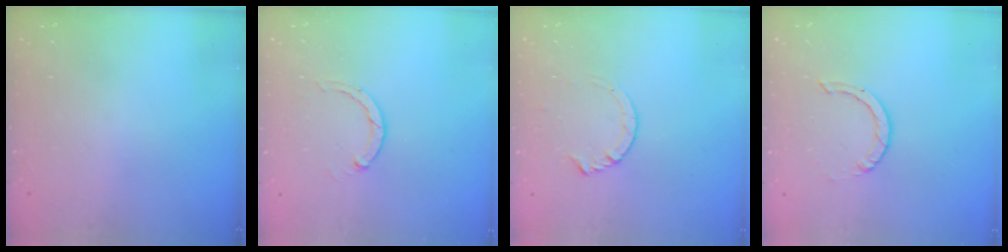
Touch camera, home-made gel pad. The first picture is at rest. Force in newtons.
{"total": 2.8, "press": 2.8, "slide": 0.5}
{"total": 4.4, "press": 4.4, "slide": 0.5}
{"total": 0.9, "press": 0.9, "slide": 0.1}